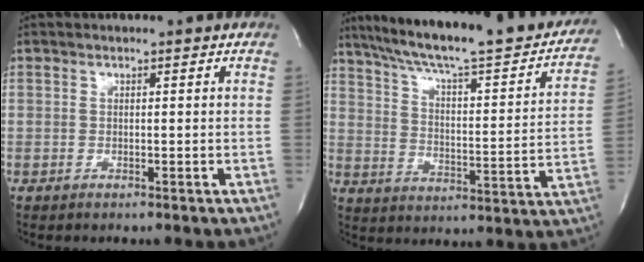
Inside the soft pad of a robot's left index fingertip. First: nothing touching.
{"total": 29.1, "force": [24.4, 4.3, 15.4], "torque": [-0.242, -0.030, 0.321]}